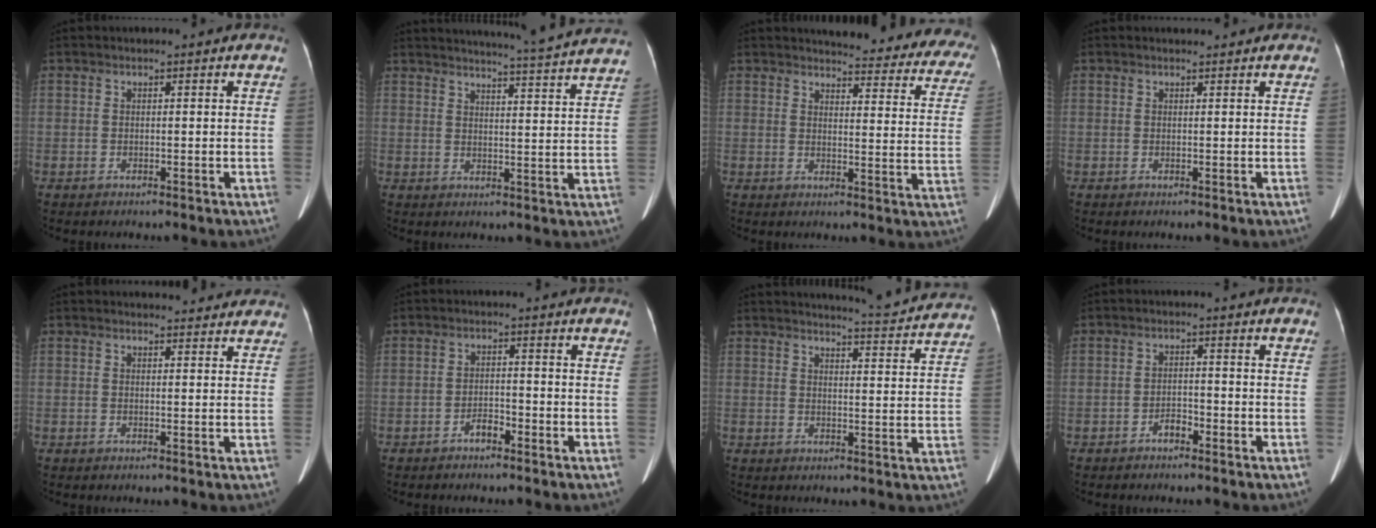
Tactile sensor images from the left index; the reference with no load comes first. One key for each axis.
{"total": 17.2, "fx": 16.2, "fy": -1.6, "fz": 5.5, "tx": -0.095, "ty": -0.054, "tz": 0.189}
{"total": 22.6, "fx": 21.2, "fy": 4.1, "fz": 6.6, "tx": -0.056, "ty": -0.098, "tz": 0.215}
{"total": 1.0, "fx": 0.9, "fy": 0.4, "fz": 0.2, "tx": -0.011, "ty": 0.006, "tz": 0.014}
{"total": 6.1, "fx": 5.9, "fy": 1.3, "fz": 1.2, "tx": -0.006, "ty": 0.005, "tz": 0.053}
{"total": 2.2, "fx": -1.7, "fy": 0.8, "fz": 1.1, "tx": -0.020, "ty": 0.002, "tz": -0.029}
{"total": 10.4, "fx": 10.3, "fy": -0.5, "fz": 1.7, "tx": -0.029, "ty": -0.028, "tz": 0.115}
{"total": 2.0, "fx": -1.6, "fy": 0.8, "fz": 1.0, "tx": -0.016, "ty": 0.003, "tz": -0.026}